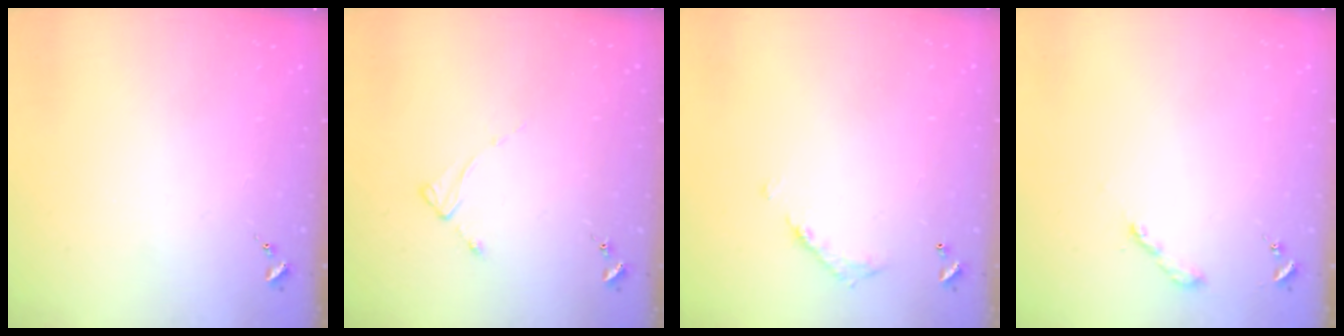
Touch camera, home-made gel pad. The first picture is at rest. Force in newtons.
{"total": 2.3, "press": 2.3, "slide": 0.3}
{"total": 7.9, "press": 7.9, "slide": 0.3}
{"total": 2.0, "press": 2.0, "slide": 0.2}